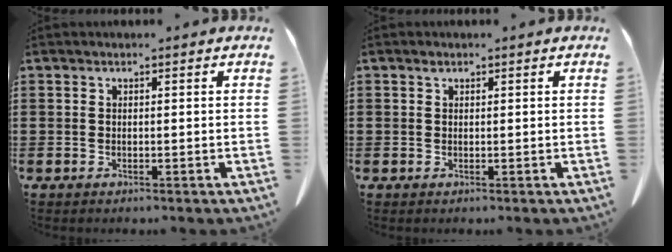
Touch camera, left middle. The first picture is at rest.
{"total": 0.8, "force": [0.5, 0.6, 0.2], "torque": [-0.007, 0.001, 0.011]}